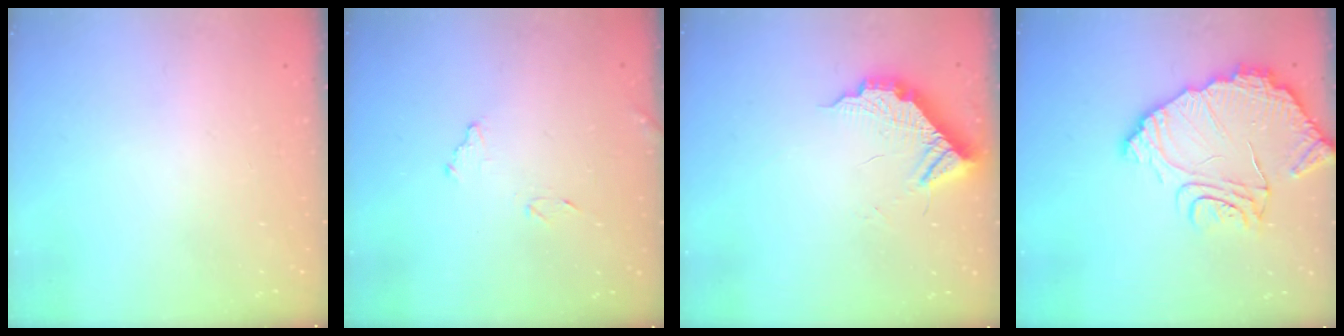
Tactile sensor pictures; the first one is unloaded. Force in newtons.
{"total": 8.8, "press": 8.8, "slide": 0.4}
{"total": 10.4, "press": 10.4, "slide": 0.4}
{"total": 15.0, "press": 14.9, "slide": 1.4}